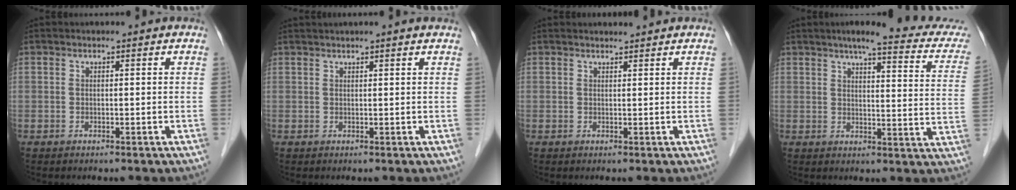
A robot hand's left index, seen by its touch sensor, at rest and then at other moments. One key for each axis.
{"total": 5.2, "fx": 4.6, "fy": -0.3, "fz": 2.4, "tx": -0.032, "ty": 0.038, "tz": 0.061}
{"total": 1.6, "fx": 1.6, "fy": -0.1, "fz": 0.2, "tx": -0.006, "ty": 0.010, "tz": 0.029}
{"total": 18.1, "fx": 15.8, "fy": 2.0, "fz": 8.6, "tx": -0.093, "ty": -0.024, "tz": 0.172}